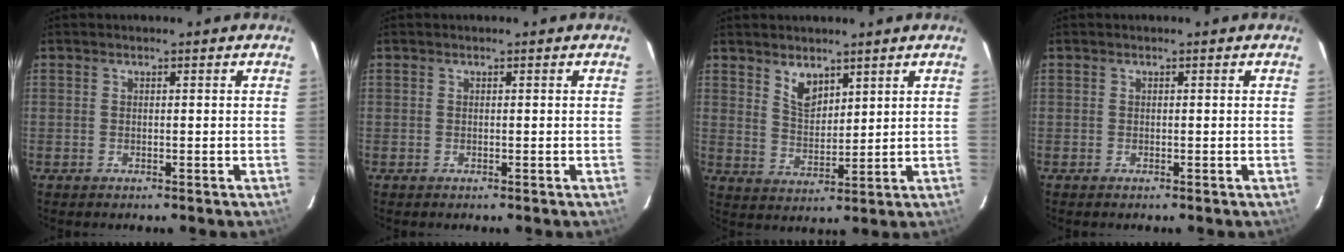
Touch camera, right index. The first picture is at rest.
{"total": 0.0}
{"total": 5.3, "force": [3.8, 2.6, 2.7], "torque": [-0.042, 0.001, 0.074]}
{"total": 0.0}